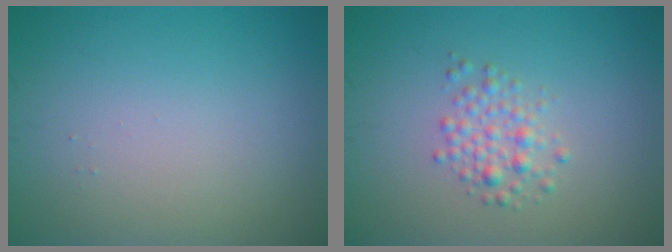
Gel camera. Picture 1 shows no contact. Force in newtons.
{"total": 2.2, "press": 2.2, "slide": 0.1}